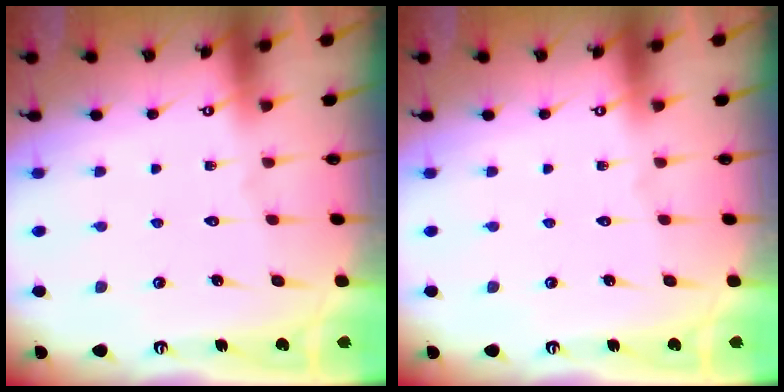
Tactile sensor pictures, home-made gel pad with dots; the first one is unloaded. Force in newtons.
{"total": 0.0}